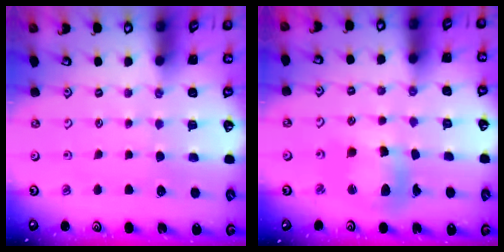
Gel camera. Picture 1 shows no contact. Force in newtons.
{"total": 11.3, "press": 11.1, "slide": 2.1}